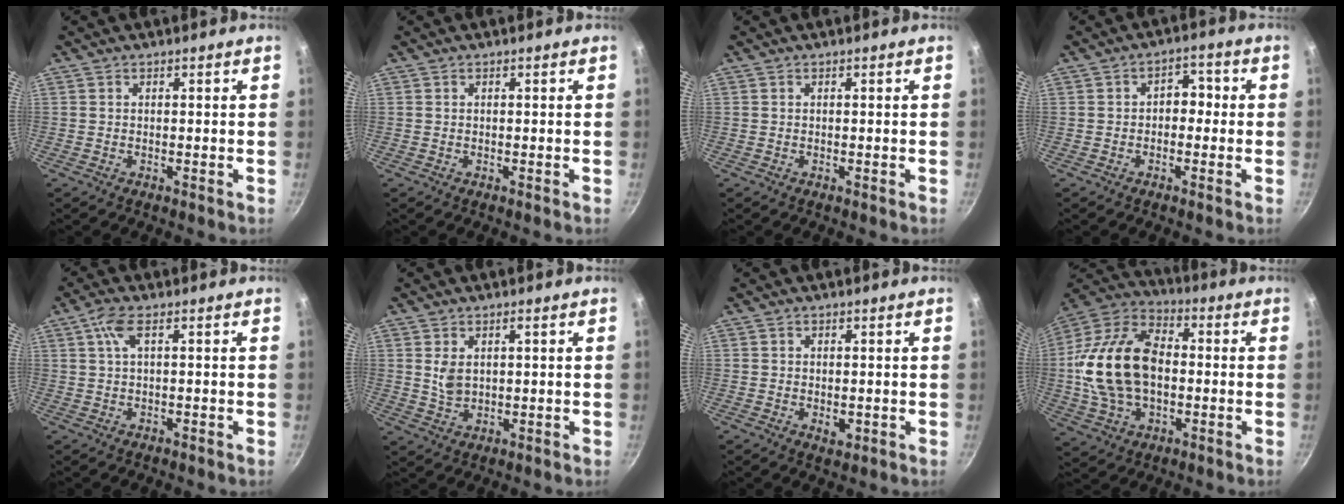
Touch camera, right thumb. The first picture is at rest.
{"total": 0.0}
{"total": 0.0}
{"total": 4.1, "force": [-0.3, 3.1, 2.7], "torque": [-0.004, 0.014, -0.013]}
{"total": 3.5, "force": [0.6, 0.9, 3.3], "torque": [-0.072, 0.007, 0.015]}
{"total": 4.0, "force": [1.0, 2.6, 3.0], "torque": [-0.050, -0.006, 0.026]}
{"total": 2.7, "force": [-0.5, 1.9, 1.9], "torque": [-0.027, -0.003, -0.005]}
{"total": 20.7, "force": [-0.6, 13.7, 15.6], "torque": [-0.278, 0.035, -0.016]}